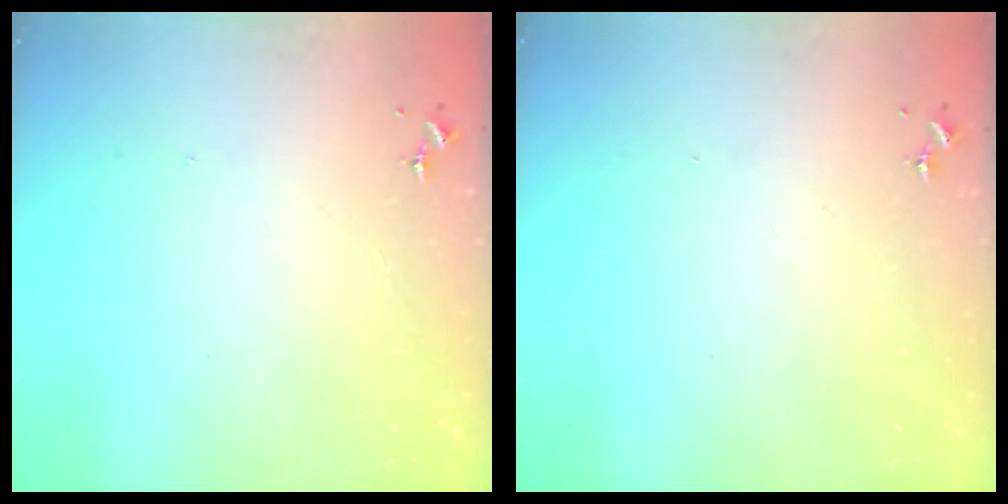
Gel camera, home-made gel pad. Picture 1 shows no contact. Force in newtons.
{"total": 0.0}